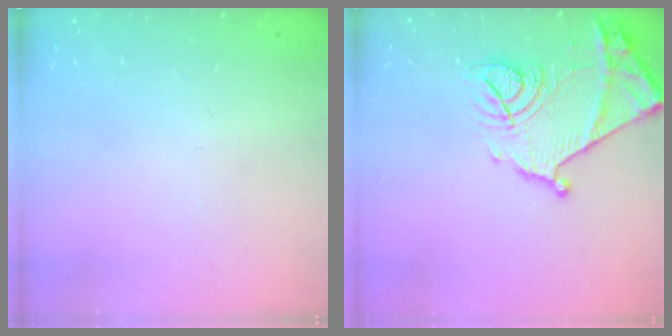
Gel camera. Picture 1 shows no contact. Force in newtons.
{"total": 16.5, "press": 16.4, "slide": 1.4}